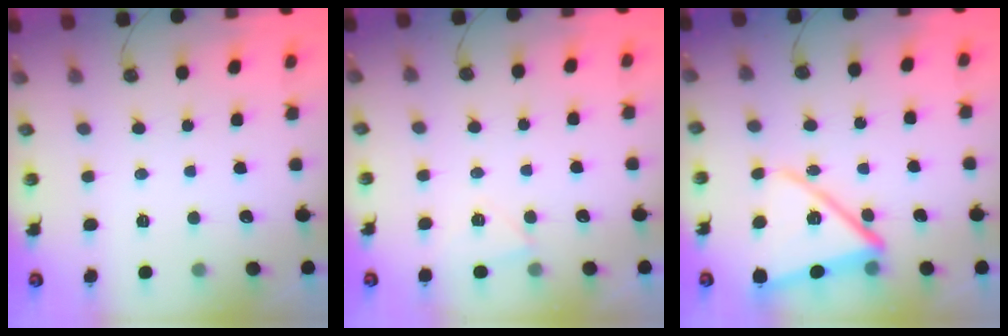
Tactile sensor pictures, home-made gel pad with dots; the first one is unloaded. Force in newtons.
{"total": 4.3, "press": 3.9, "slide": 1.6}
{"total": 14.7, "press": 14.6, "slide": 1.4}